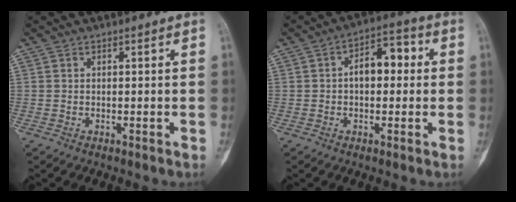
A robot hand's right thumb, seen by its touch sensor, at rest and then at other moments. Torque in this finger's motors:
{"motor_torque": [1.04, 0.86, 0.68, 0.22, 0.05]}